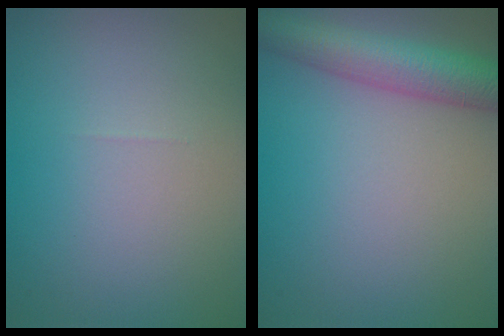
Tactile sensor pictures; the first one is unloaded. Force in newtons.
{"total": 5.7, "press": 5.7, "slide": 0.3}